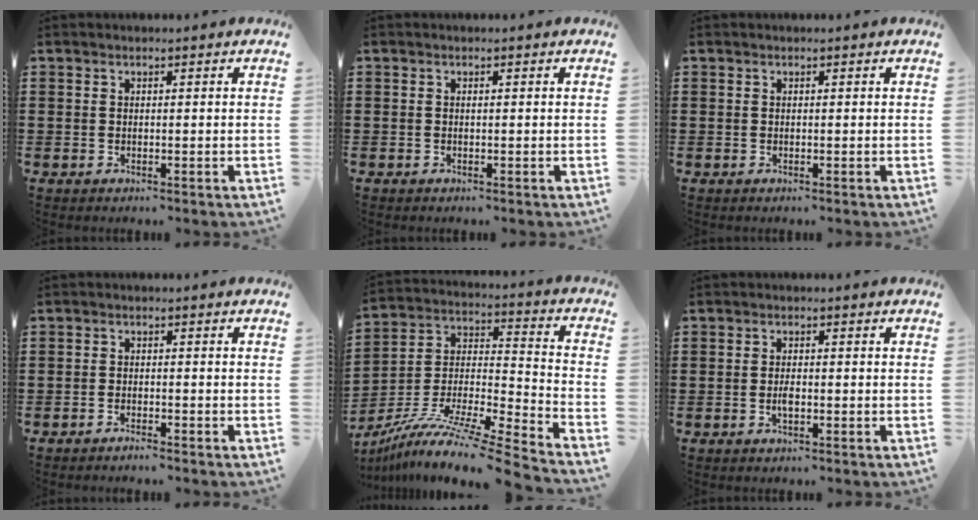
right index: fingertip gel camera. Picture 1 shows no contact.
{"total": 0.0}
{"total": 0.0}
{"total": 1.2, "force": [-1.2, 0.0, 0.3], "torque": [-0.007, 0.001, -0.022]}
{"total": 10.9, "force": [-9.3, 0.0, 5.7], "torque": [-0.098, 0.004, -0.182]}
{"total": 1.9, "force": [-0.5, 0.7, 1.7], "torque": [-0.033, 0.000, -0.010]}